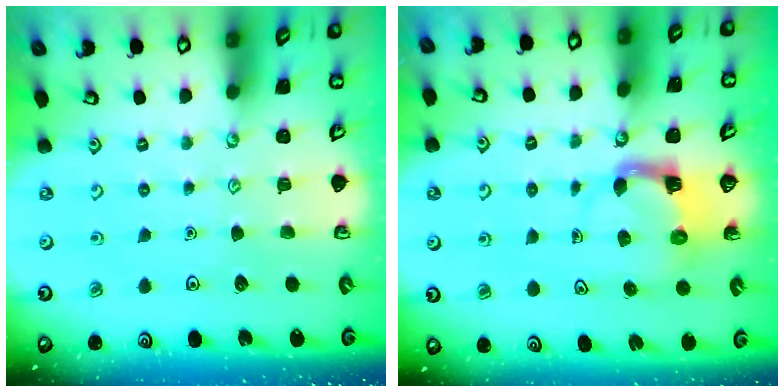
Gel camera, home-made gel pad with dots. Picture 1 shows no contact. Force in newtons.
{"total": 3.9, "press": 3.8, "slide": 0.7}